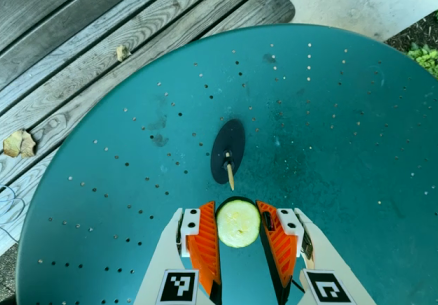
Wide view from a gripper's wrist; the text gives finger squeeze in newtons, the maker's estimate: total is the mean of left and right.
{"total": 11.2, "left": 11.7, "right": 10.8}